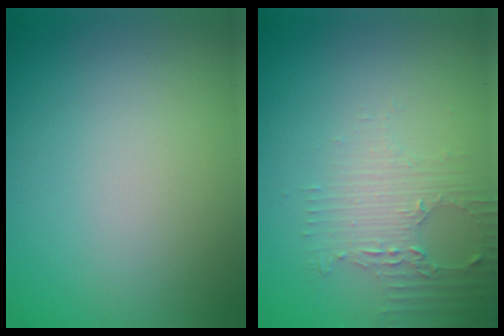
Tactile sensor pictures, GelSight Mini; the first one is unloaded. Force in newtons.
{"total": 2.7, "press": 2.4, "slide": 1.3}